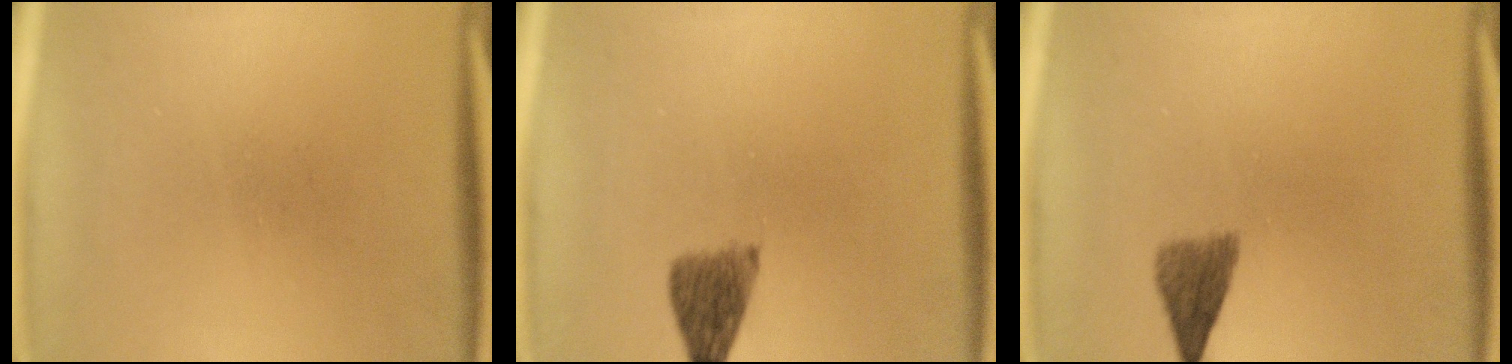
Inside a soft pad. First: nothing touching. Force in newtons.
{"total": 4.5}
{"total": 3.4}